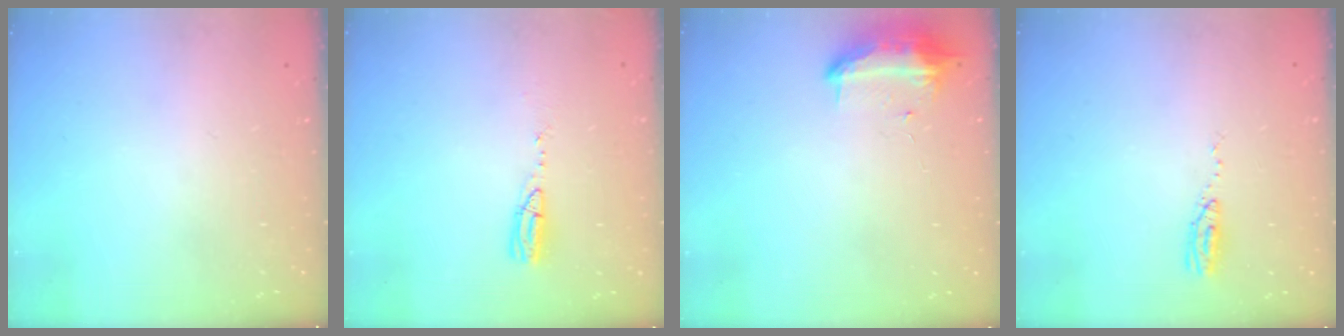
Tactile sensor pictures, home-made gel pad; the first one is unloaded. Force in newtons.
{"total": 6.2, "press": 5.8, "slide": 2.2}
{"total": 17.9, "press": 11.3, "slide": 13.9}
{"total": 4.4, "press": 4.1, "slide": 1.6}